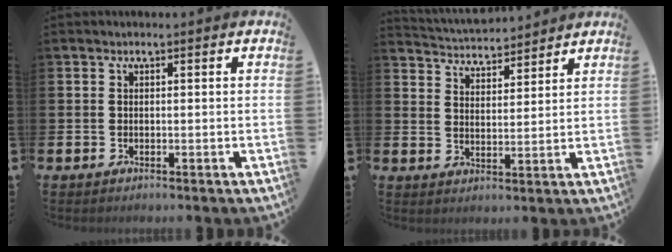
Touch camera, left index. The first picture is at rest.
{"total": 4.3, "force": [4.2, 0.5, -0.4], "torque": [-0.010, -0.028, 0.074]}